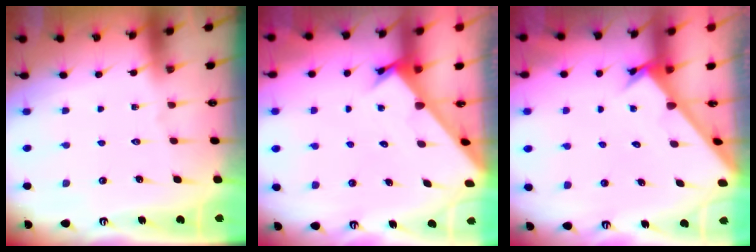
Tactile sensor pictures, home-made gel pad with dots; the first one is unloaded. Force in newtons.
{"total": 2.3, "press": 2.3, "slide": 0.1}
{"total": 2.8, "press": 2.7, "slide": 0.3}